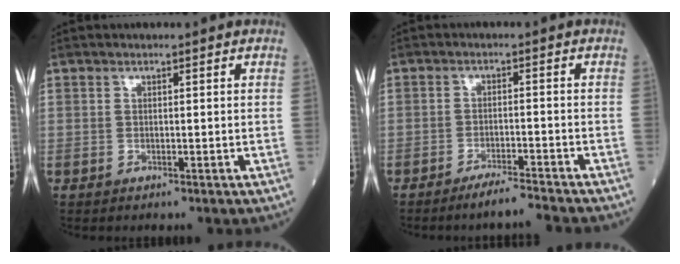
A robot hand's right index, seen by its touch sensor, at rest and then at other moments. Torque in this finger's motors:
{"motor_torque": [-0.40, -0.31, 0.04, 0.00]}